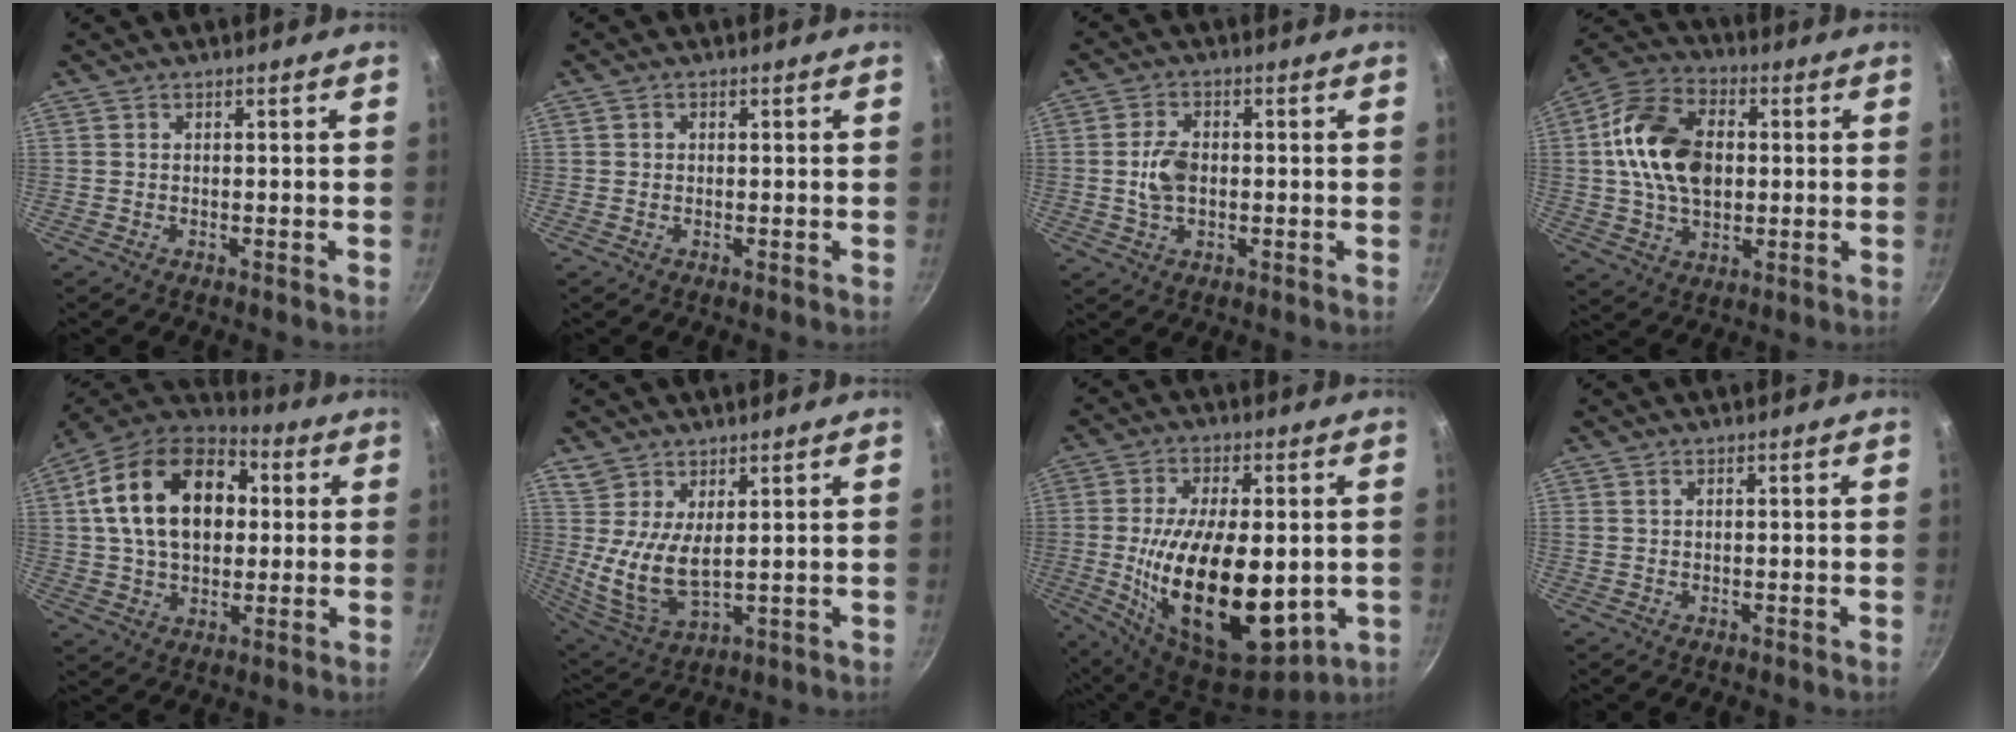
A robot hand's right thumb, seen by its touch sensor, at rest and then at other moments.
{"total": 0.7, "force": [0.1, 0.7, 0.3], "torque": [-0.003, 0.003, 0.001]}
{"total": 5.6, "force": [-0.2, 3.5, 4.4], "torque": [-0.077, 0.008, -0.006]}
{"total": 17.0, "force": [1.5, 11.5, 12.5], "torque": [-0.202, 0.017, 0.013]}
{"total": 21.9, "force": [4.2, 14.7, 15.6], "torque": [-0.242, 0.023, 0.058]}
{"total": 9.1, "force": [2.7, 4.7, 7.3], "torque": [-0.136, -0.029, 0.063]}
{"total": 23.5, "force": [-2.2, 11.8, 20.2], "torque": [-0.349, -0.008, -0.021]}
{"total": 0.5, "force": [0.3, 0.3, 0.3], "torque": [-0.006, 0.002, 0.005]}